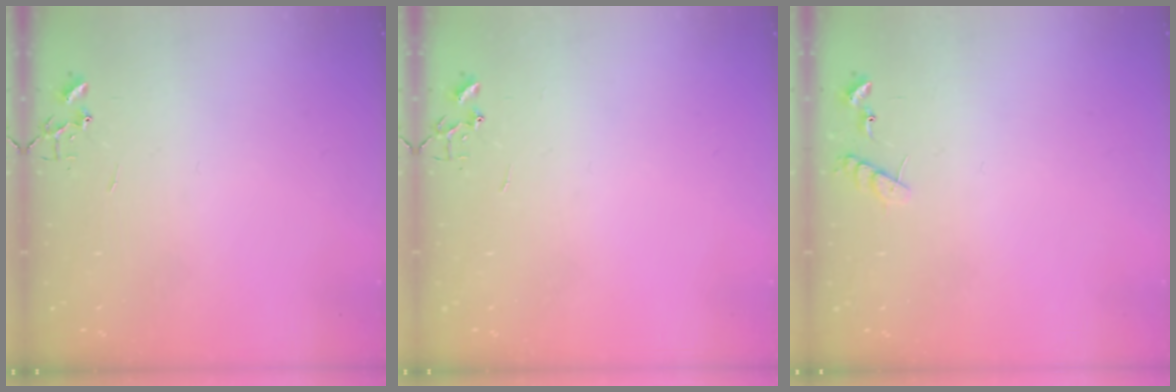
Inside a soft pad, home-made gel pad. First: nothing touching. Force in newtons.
{"total": 0.0}
{"total": 6.7, "press": 6.7, "slide": 0.4}